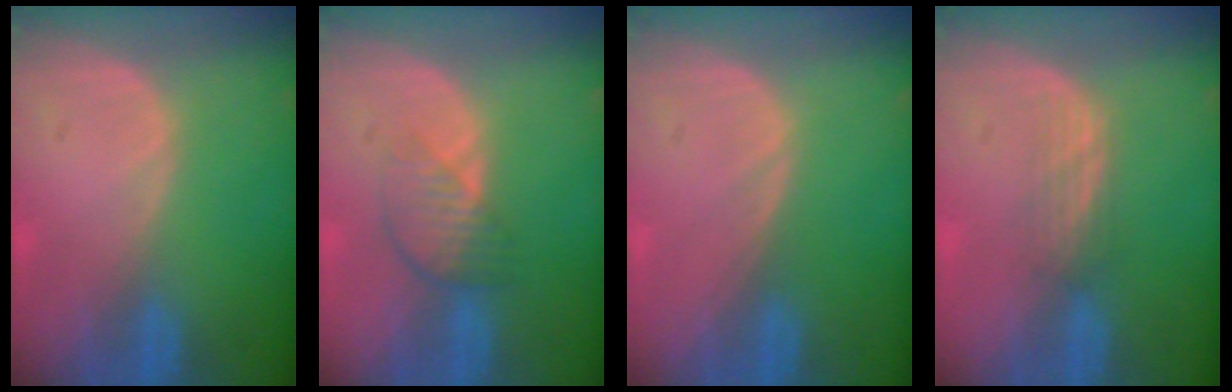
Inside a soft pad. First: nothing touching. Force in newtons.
{"total": 3.9, "press": 3.6, "slide": 1.4}
{"total": 0.0}
{"total": 2.1, "press": 2.1, "slide": 0.3}